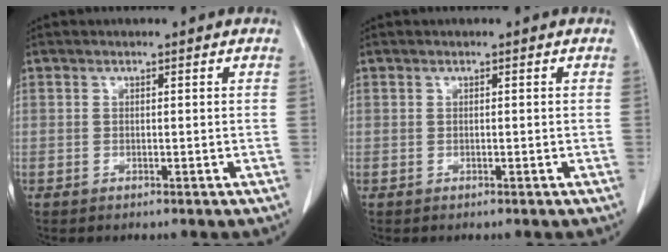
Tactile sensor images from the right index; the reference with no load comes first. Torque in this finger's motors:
{"motor_torque": [0.00, 0.00, 0.00, 0.00]}